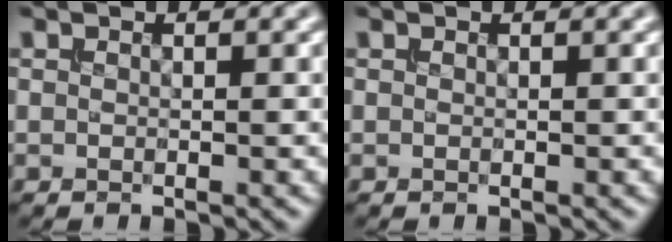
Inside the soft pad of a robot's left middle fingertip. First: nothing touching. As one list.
[{"total": 0.0}]